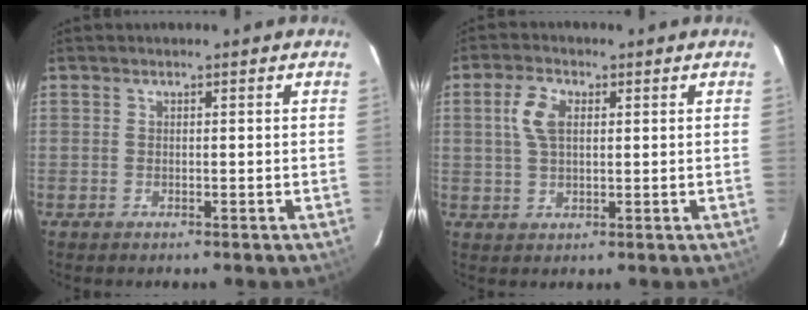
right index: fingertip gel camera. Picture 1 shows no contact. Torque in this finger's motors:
{"motor_torque": [0.32, -0.06, 0.13, 0.06]}